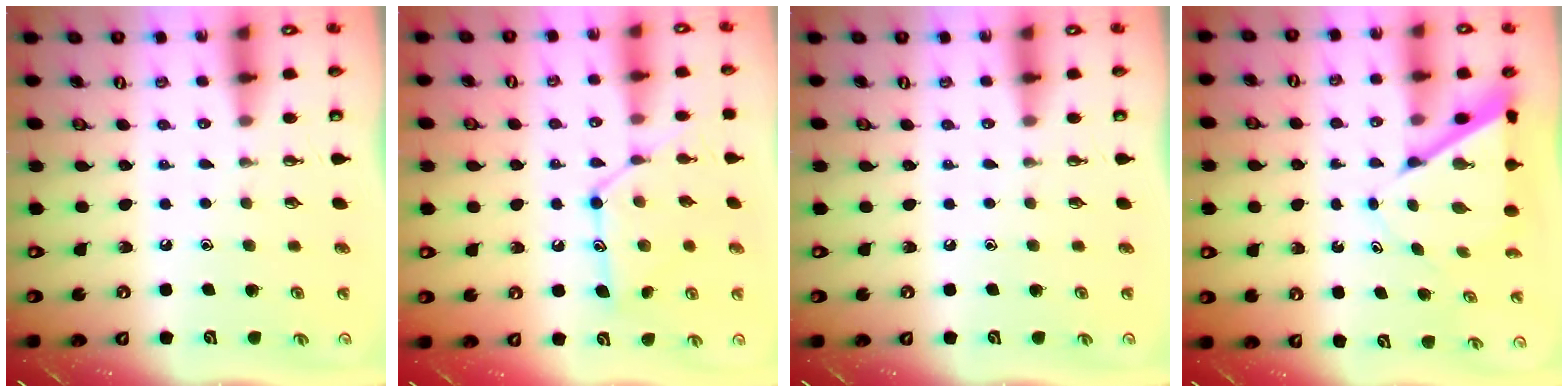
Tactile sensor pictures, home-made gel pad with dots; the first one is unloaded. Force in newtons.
{"total": 13.5, "press": 13.5, "slide": 0.7}
{"total": 0.0}
{"total": 6.8, "press": 6.8, "slide": 0.5}